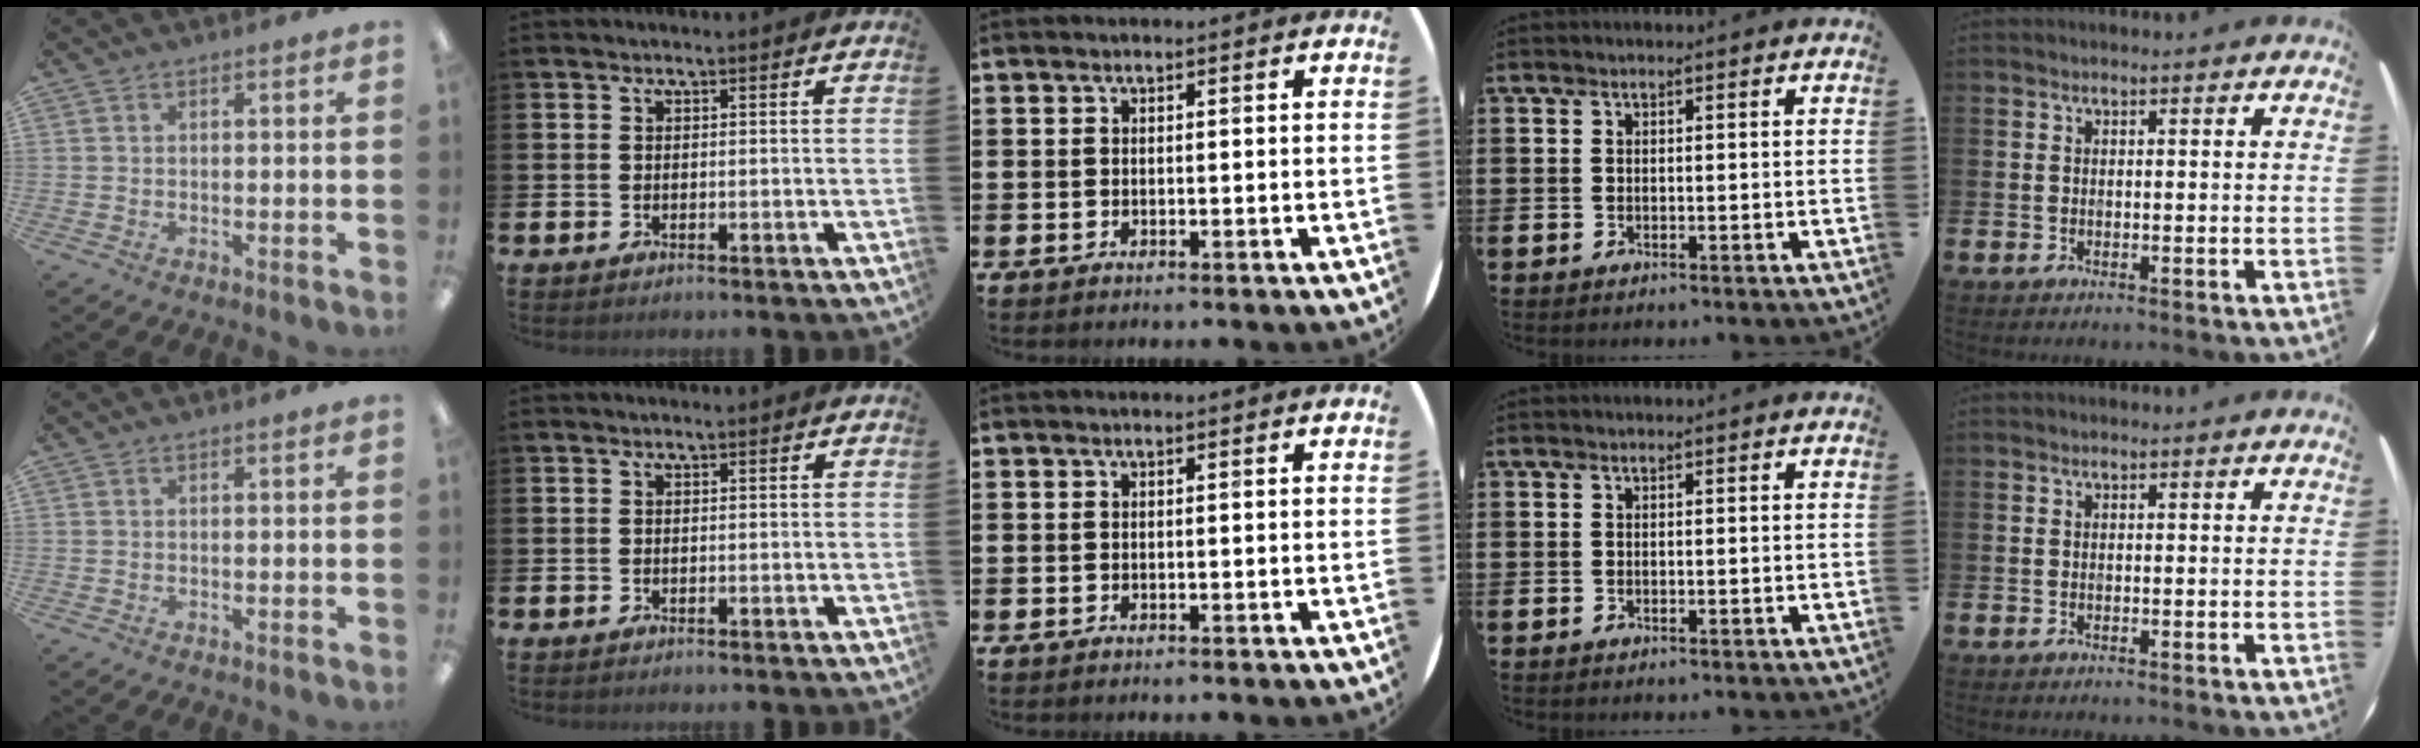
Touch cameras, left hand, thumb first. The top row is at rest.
{}